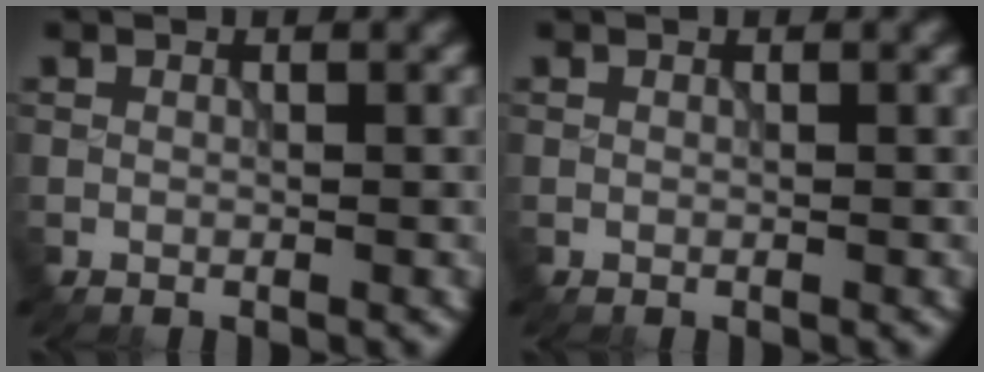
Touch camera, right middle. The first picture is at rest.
{"total": 0.0}